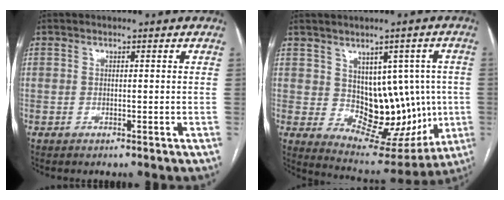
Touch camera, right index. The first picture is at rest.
{"total": 12.4, "force": [0.4, 8.3, 9.2], "torque": [-0.098, 0.024, 0.034]}